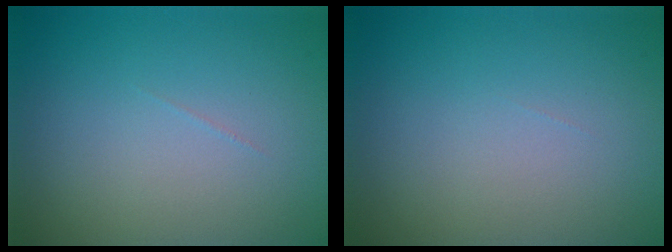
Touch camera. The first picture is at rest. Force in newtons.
{"total": 0.0}